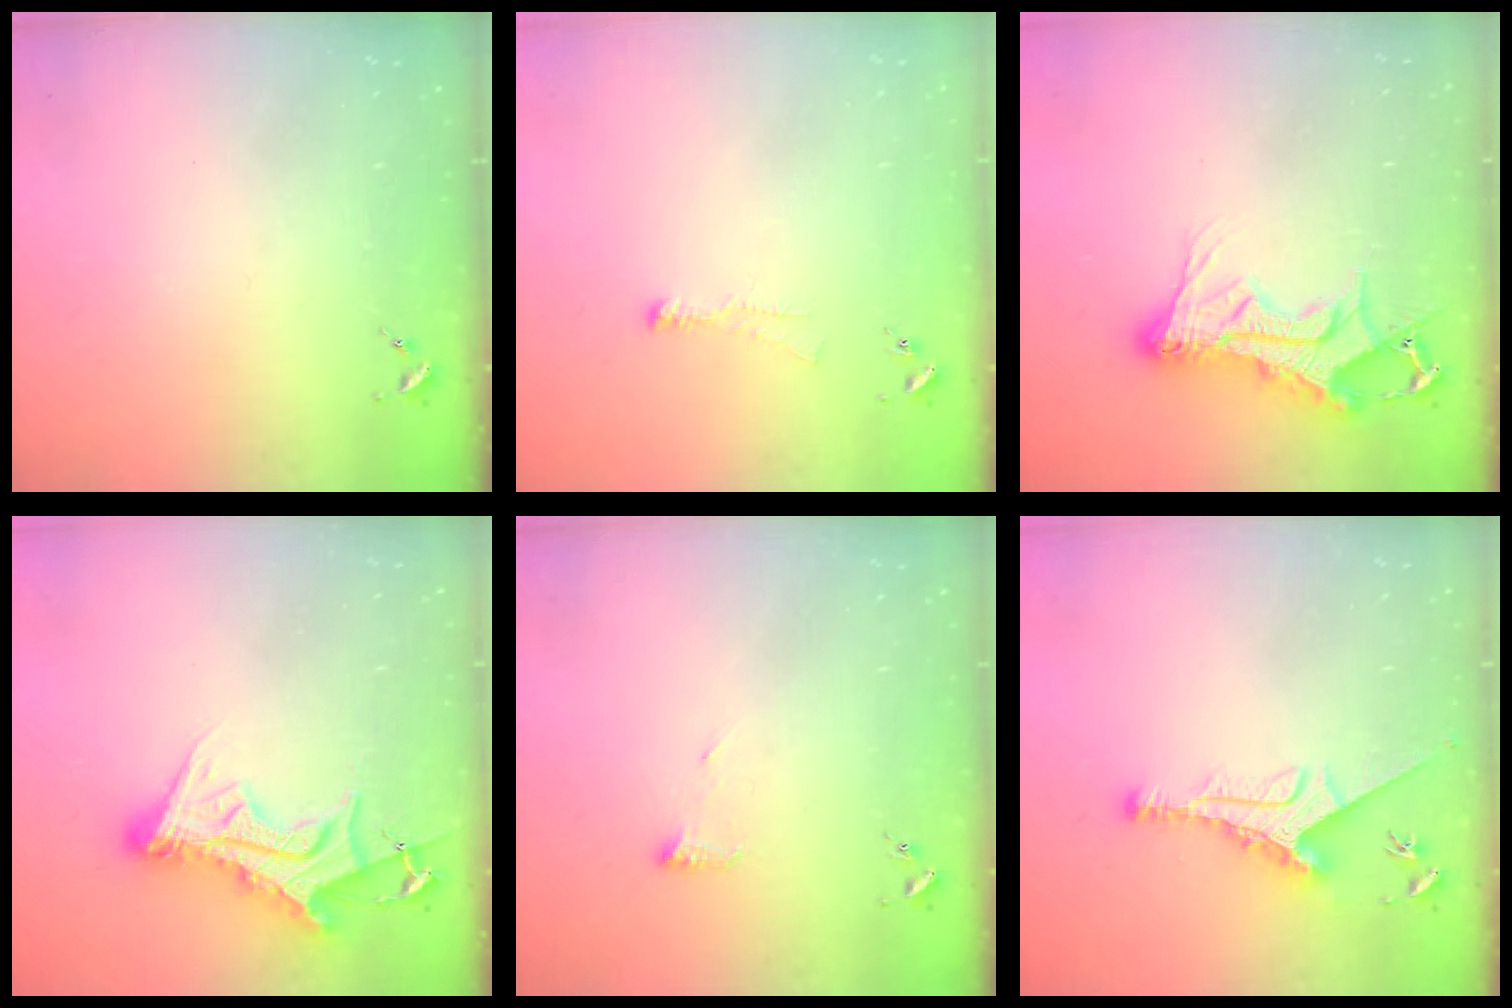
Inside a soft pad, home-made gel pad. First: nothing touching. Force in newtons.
{"total": 3.7, "press": 3.6, "slide": 0.6}
{"total": 16.4, "press": 16.3, "slide": 1.3}
{"total": 14.9, "press": 14.8, "slide": 1.5}
{"total": 6.6, "press": 6.5, "slide": 1.3}
{"total": 9.6, "press": 9.6, "slide": 0.3}